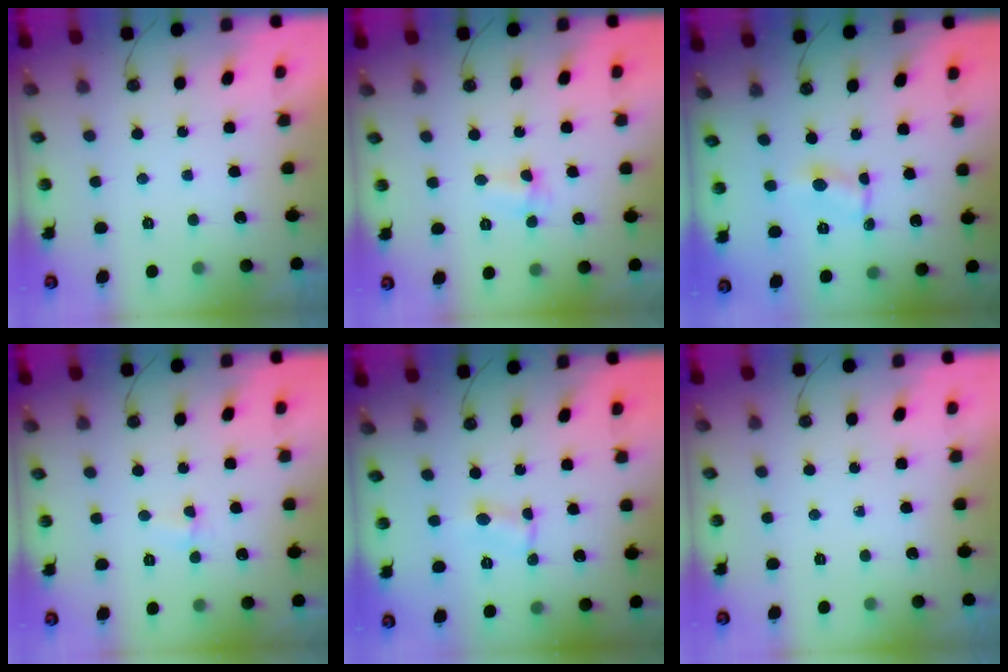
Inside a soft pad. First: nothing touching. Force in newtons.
{"total": 2.6, "press": 2.5, "slide": 0.6}
{"total": 0.9, "press": 0.9, "slide": 0.1}
{"total": 2.0, "press": 1.9, "slide": 0.5}
{"total": 1.3, "press": 1.3, "slide": 0.2}
{"total": 0.0}